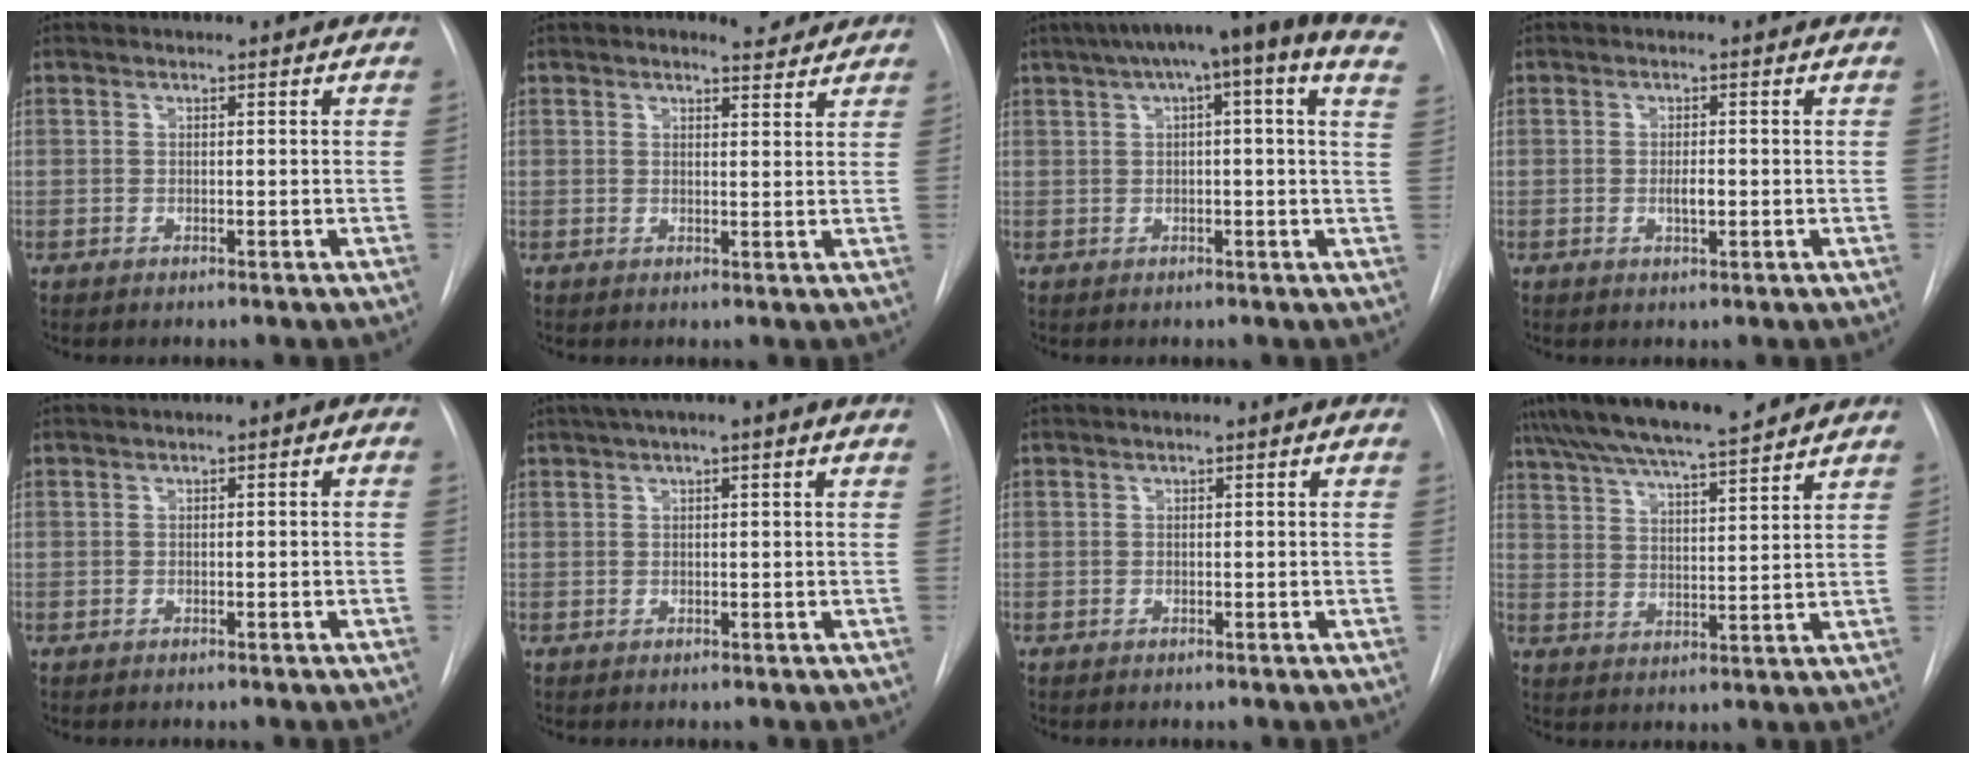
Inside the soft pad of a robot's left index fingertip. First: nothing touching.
{"total": 3.4, "force": [3.0, 1.2, 0.9], "torque": [-0.015, 0.003, 0.033]}
{"total": 18.1, "force": [11.6, 1.2, 13.9], "torque": [-0.218, 0.062, 0.138]}
{"total": 1.9, "force": [-0.3, 0.5, 1.8], "torque": [-0.034, 0.000, -0.005]}
{"total": 2.0, "force": [-0.2, 1.0, 1.6], "torque": [-0.023, 0.016, -0.004]}
{"total": 4.8, "force": [2.3, 0.6, 4.1], "torque": [-0.069, 0.030, 0.034]}
{"total": 0.6, "force": [-0.1, 0.3, 0.5], "torque": [-0.008, 0.004, -0.002]}
{"total": 15.3, "force": [13.5, 1.0, 7.1], "torque": [-0.123, 0.023, 0.213]}